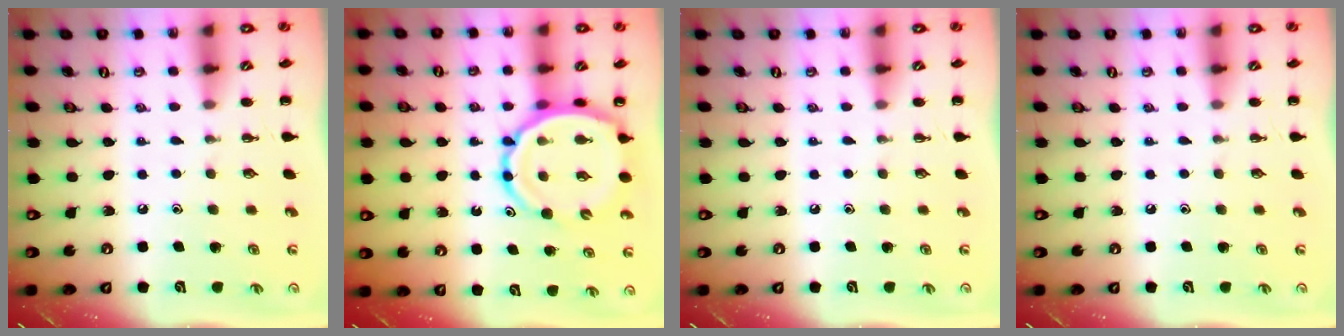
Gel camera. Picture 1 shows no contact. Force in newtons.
{"total": 12.0, "press": 11.4, "slide": 3.7}
{"total": 0.0}
{"total": 0.0}